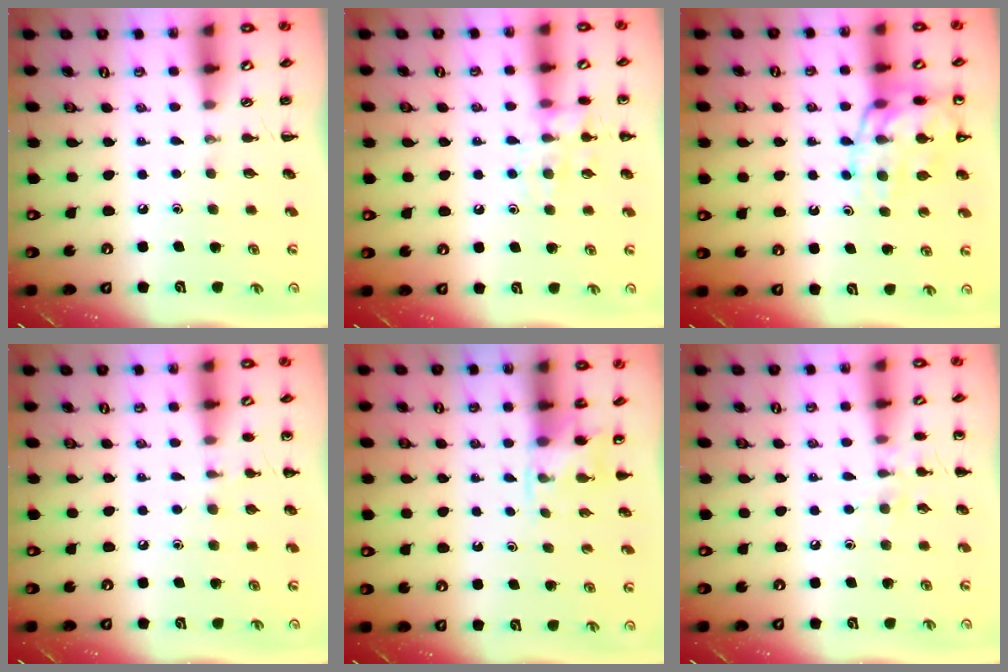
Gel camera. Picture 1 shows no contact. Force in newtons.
{"total": 10.6, "press": 10.6, "slide": 0.4}
{"total": 16.3, "press": 16.0, "slide": 2.8}
{"total": 5.6, "press": 5.3, "slide": 1.7}
{"total": 4.8, "press": 4.6, "slide": 1.4}
{"total": 7.2, "press": 6.9, "slide": 1.9}